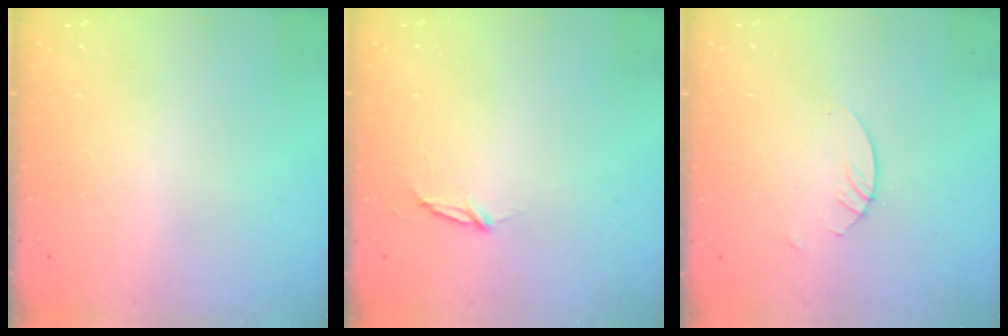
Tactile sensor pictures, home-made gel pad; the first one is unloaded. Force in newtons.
{"total": 2.8, "press": 2.8, "slide": 0.3}
{"total": 2.7, "press": 2.7, "slide": 0.2}